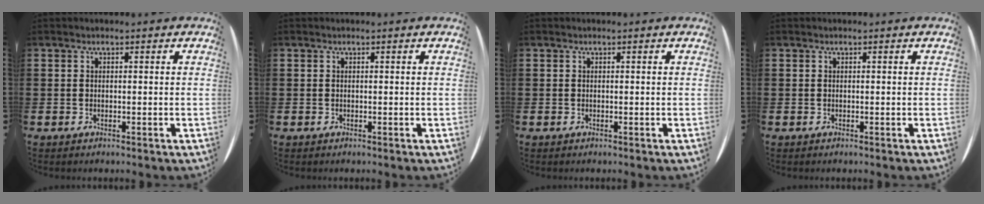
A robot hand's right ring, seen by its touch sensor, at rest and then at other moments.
{"total": 0.0}
{"total": 0.0}
{"total": 0.0}